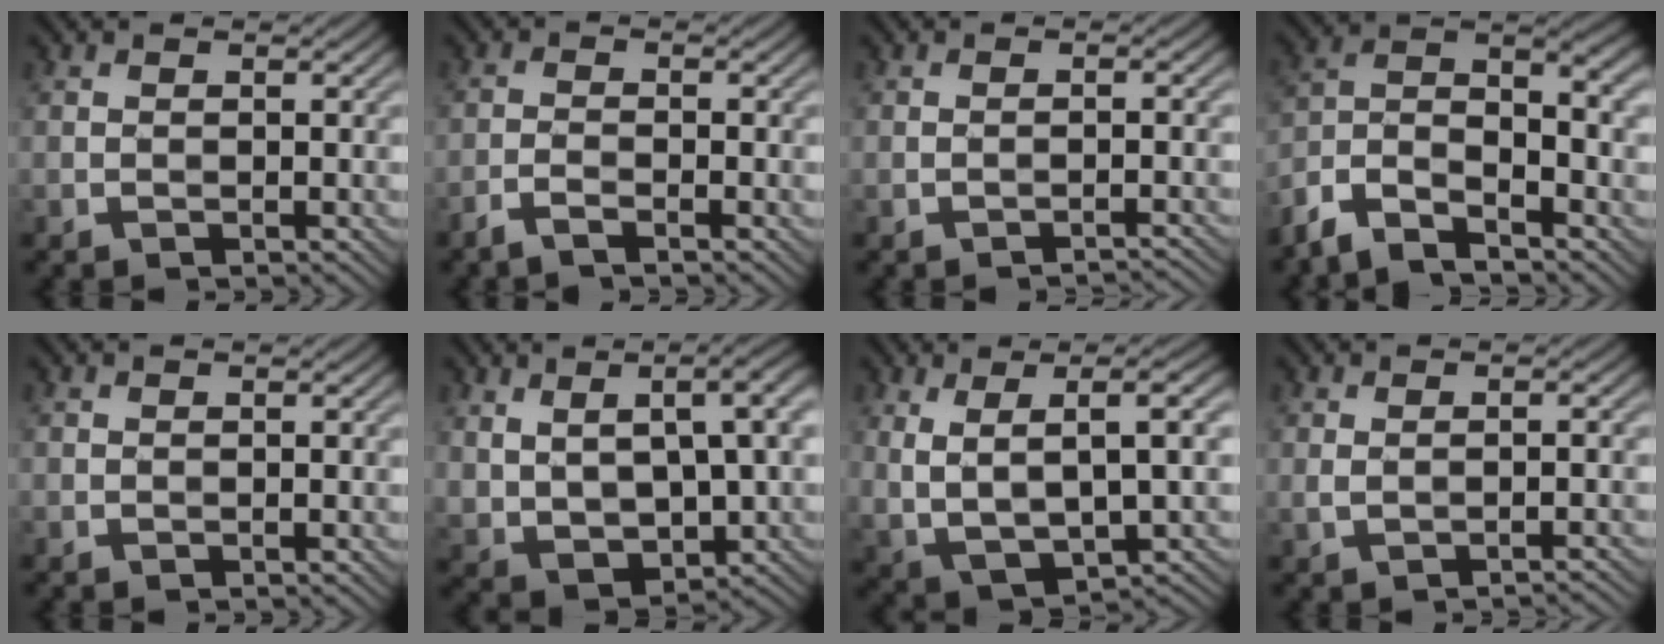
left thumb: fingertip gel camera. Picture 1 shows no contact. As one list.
[{"total": 2.1, "force": [-1.7, 0.2, 1.2], "torque": [-0.025, 0.000, -0.042]}, {"total": 2.0, "force": [-1.4, 0.3, 1.4], "torque": [-0.012, 0.012, -0.032]}, {"total": 8.8, "force": [-5.6, 3.4, 5.8], "torque": [-0.109, -0.003, -0.128]}, {"total": 0.0}, {"total": 10.4, "force": [2.2, 5.3, 8.7], "torque": [-0.179, -0.010, 0.057]}, {"total": 8.2, "force": [2.1, 2.9, 7.4], "torque": [-0.160, -0.003, 0.046]}, {"total": 2.3, "force": [-0.6, 0.7, 2.1], "torque": [-0.031, 0.004, -0.016]}]